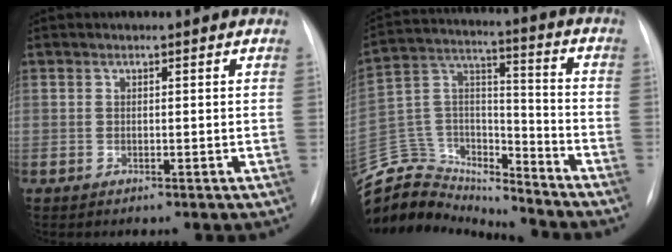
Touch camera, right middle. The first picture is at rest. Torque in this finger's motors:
{"motor_torque": [-0.04, -0.21, -0.03, -0.04]}